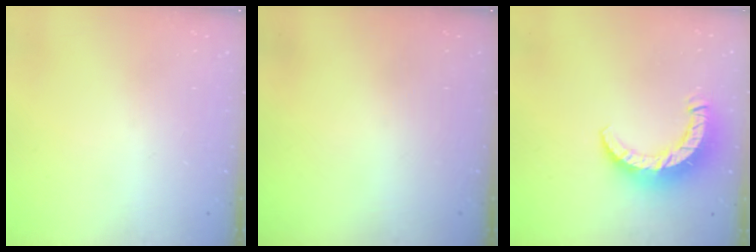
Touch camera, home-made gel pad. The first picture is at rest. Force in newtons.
{"total": 0.0}
{"total": 9.9, "press": 9.8, "slide": 0.9}